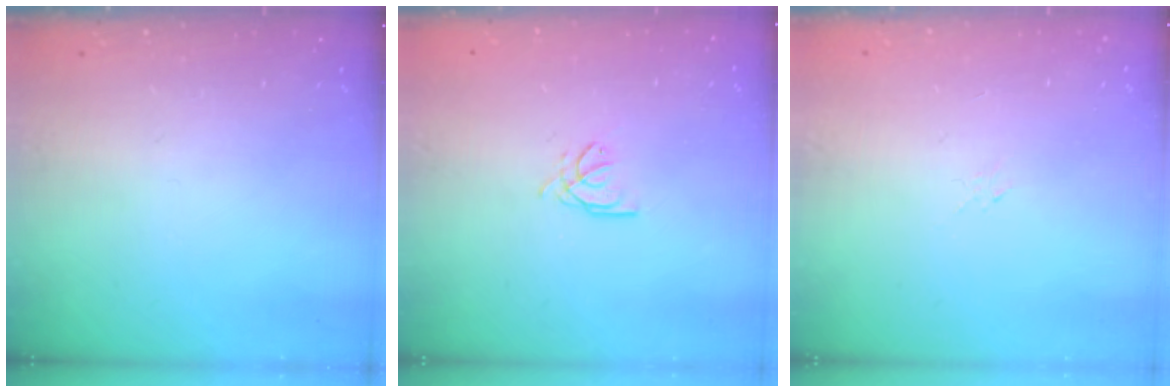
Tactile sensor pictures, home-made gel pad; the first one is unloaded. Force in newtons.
{"total": 2.4, "press": 2.4, "slide": 0.1}
{"total": 1.3, "press": 1.3, "slide": 0.1}